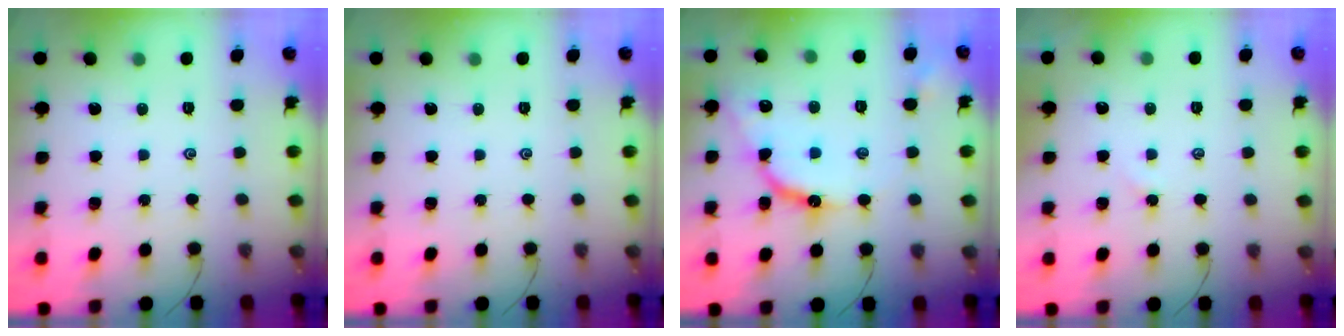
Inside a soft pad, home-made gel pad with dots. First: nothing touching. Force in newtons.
{"total": 0.0}
{"total": 10.4, "press": 10.4, "slide": 1.0}
{"total": 1.3, "press": 1.3, "slide": 0.3}